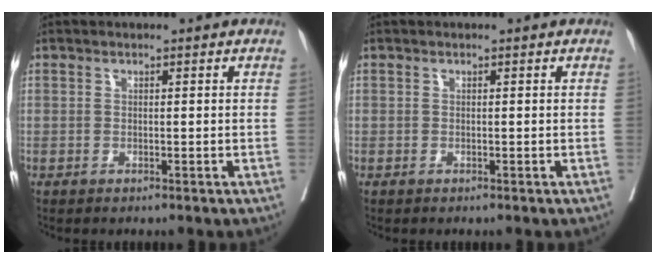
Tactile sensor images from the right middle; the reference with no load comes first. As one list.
[{"total": 0.0}]